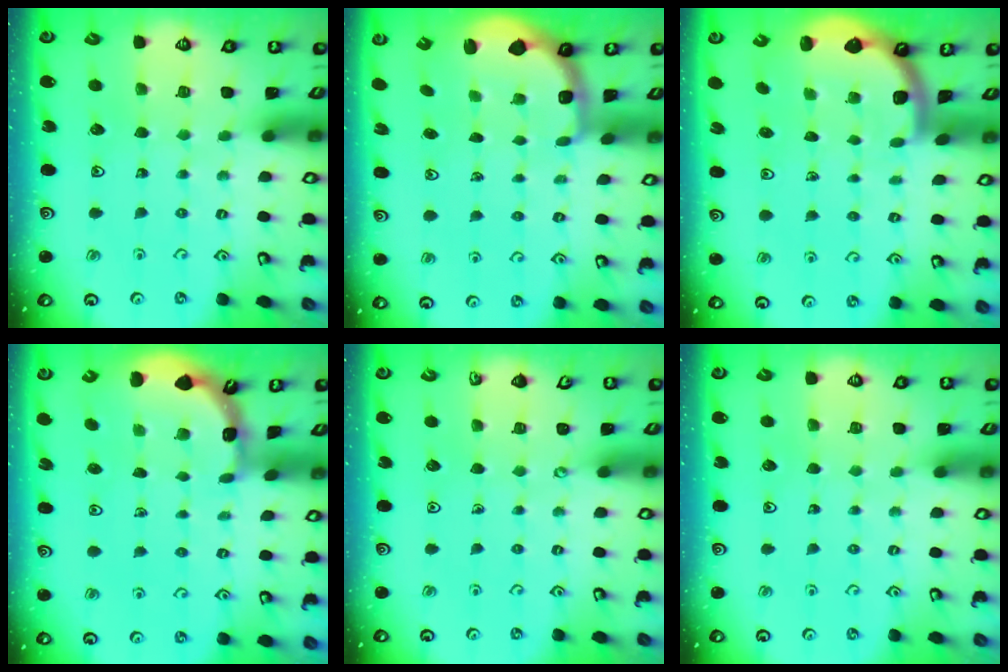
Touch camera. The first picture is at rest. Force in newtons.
{"total": 2.5, "press": 1.3, "slide": 2.1}
{"total": 1.6, "press": 1.6, "slide": 0.1}
{"total": 1.9, "press": 1.9, "slide": 0.1}
{"total": 0.0}
{"total": 0.0}